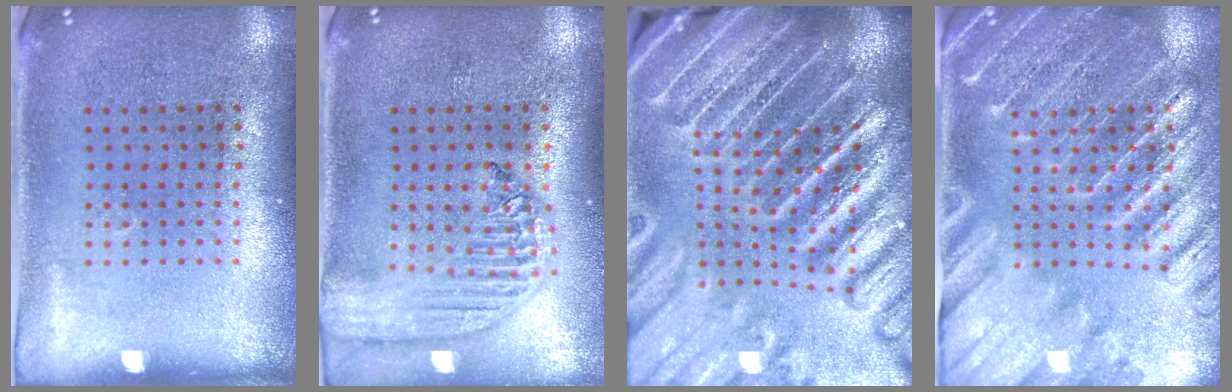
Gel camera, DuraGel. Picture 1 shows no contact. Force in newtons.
{"total": 2.2, "press": 1.9, "slide": 1.1}
{"total": 5.8, "press": 5.0, "slide": 2.9}
{"total": 3.8, "press": 3.6, "slide": 1.4}